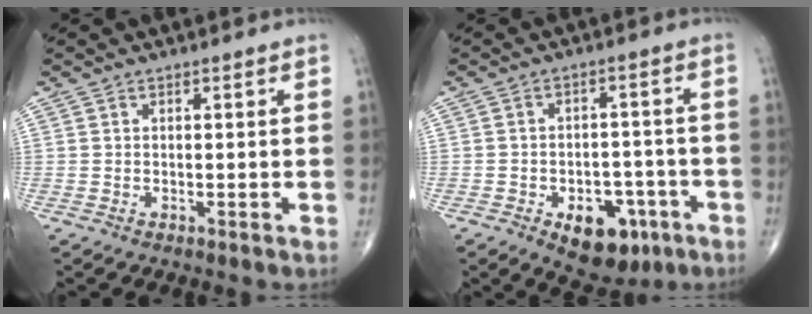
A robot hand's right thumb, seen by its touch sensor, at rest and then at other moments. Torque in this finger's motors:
{"motor_torque": [2.35, 1.56, 0.54, -0.75, 0.02]}